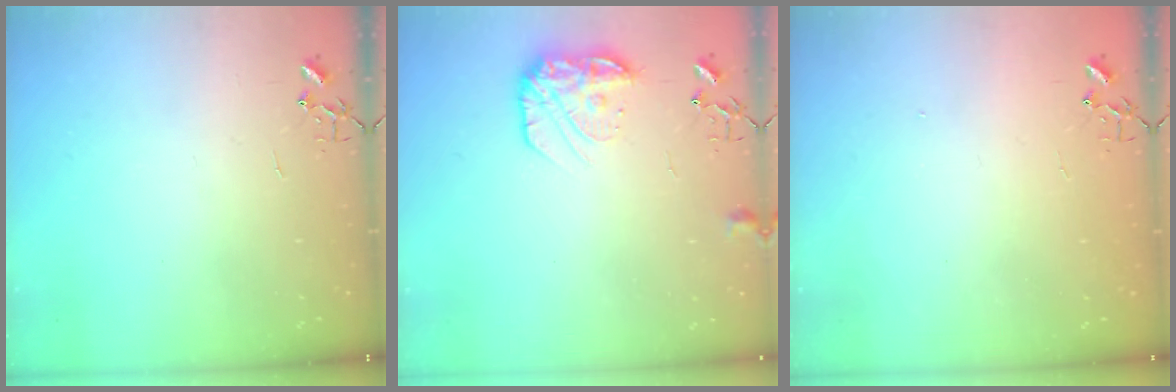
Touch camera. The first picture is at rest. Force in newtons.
{"total": 13.0, "press": 13.0, "slide": 0.5}
{"total": 1.2, "press": 1.2, "slide": 0.1}